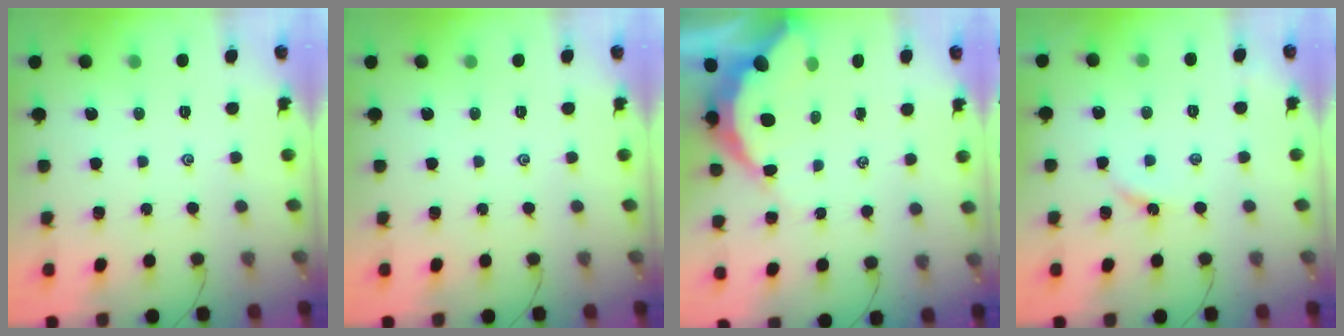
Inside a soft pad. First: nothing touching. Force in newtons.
{"total": 0.0}
{"total": 9.5, "press": 9.4, "slide": 1.0}
{"total": 2.8, "press": 2.7, "slide": 0.4}